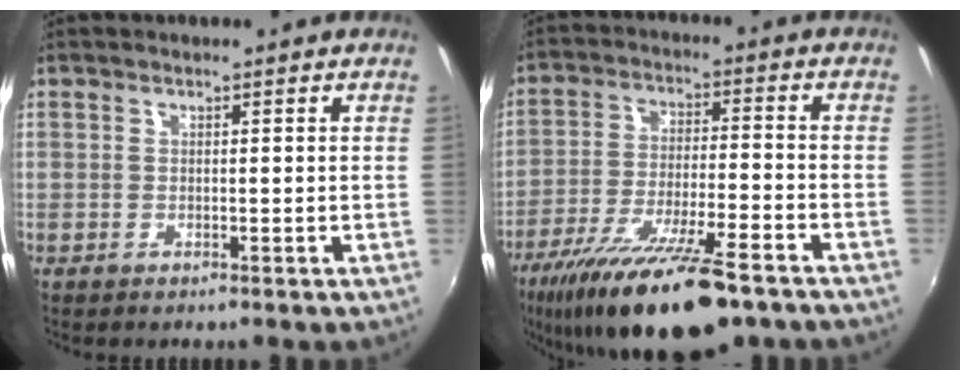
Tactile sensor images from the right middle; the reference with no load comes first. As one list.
[{"total": 20.1, "force": [-15.0, 4.3, 12.8], "torque": [-0.242, -0.045, -0.246]}]